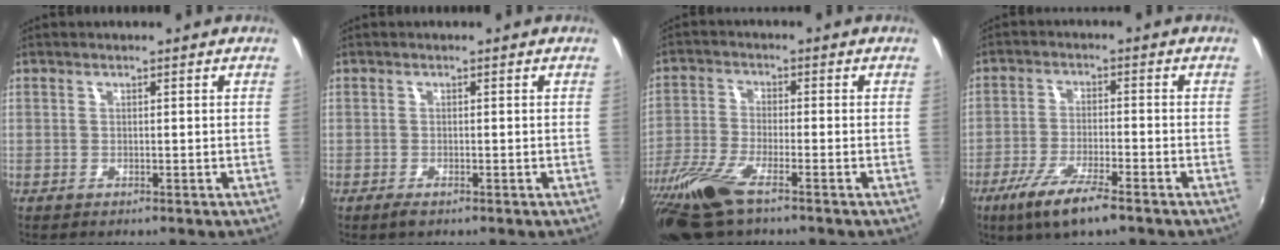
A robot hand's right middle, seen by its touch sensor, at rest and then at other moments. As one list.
[{"total": 1.4, "force": [-0.9, 0.4, 1.0], "torque": [-0.020, -0.006, -0.017]}, {"total": 11.8, "force": [-8.1, 2.6, 8.2], "torque": [-0.191, -0.038, -0.162]}, {"total": 9.4, "force": [-6.2, 1.6, 7.0], "torque": [-0.157, -0.024, -0.115]}]